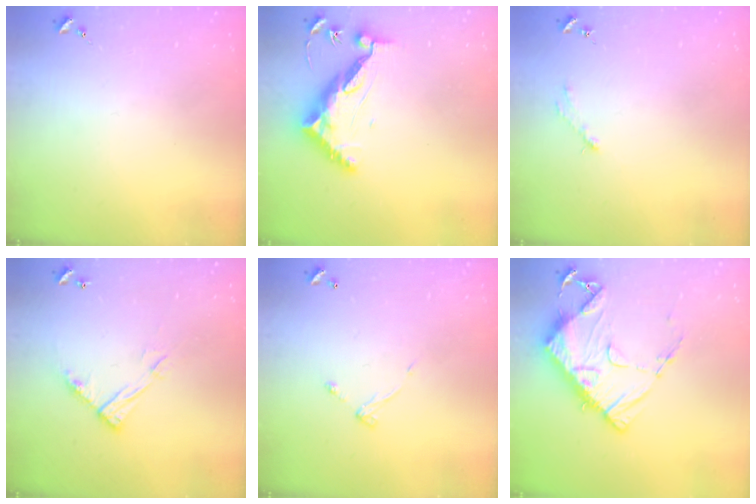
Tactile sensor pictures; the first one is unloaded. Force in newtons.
{"total": 10.7, "press": 10.6, "slide": 0.9}
{"total": 2.8, "press": 2.8, "slide": 0.4}
{"total": 11.1, "press": 11.0, "slide": 0.5}
{"total": 5.7, "press": 5.7, "slide": 0.5}
{"total": 13.3, "press": 13.2, "slide": 1.3}